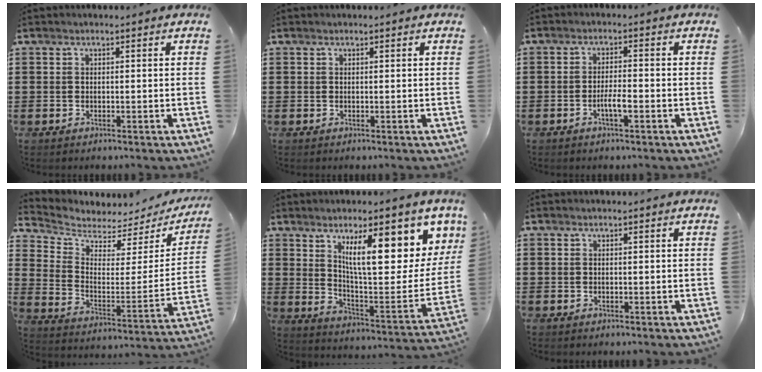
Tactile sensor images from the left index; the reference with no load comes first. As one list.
[{"total": 0.0}, {"total": 3.0, "force": [-1.3, 0.6, 2.6], "torque": [-0.047, 0.003, -0.023]}, {"total": 3.9, "force": [3.5, 1.6, 0.6], "torque": [-0.043, -0.035, 0.056]}, {"total": 15.3, "force": [8.5, 4.2, 12.0], "torque": [-0.192, -0.042, 0.135]}, {"total": 0.0}]